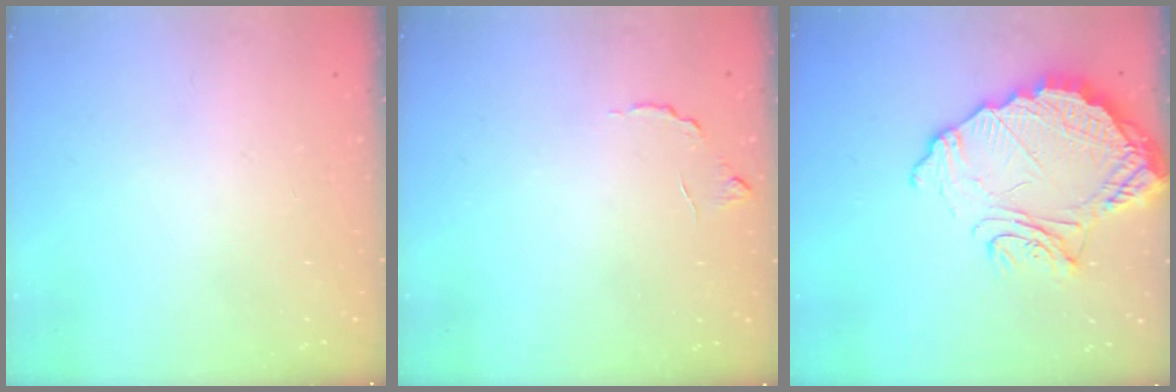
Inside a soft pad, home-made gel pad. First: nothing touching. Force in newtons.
{"total": 6.0, "press": 6.0, "slide": 0.4}
{"total": 15.7, "press": 15.6, "slide": 1.4}